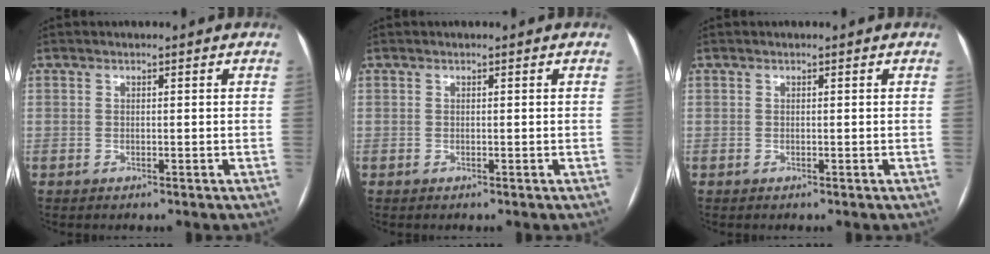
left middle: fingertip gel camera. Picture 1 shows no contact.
{"total": 0.0}
{"total": 0.0}